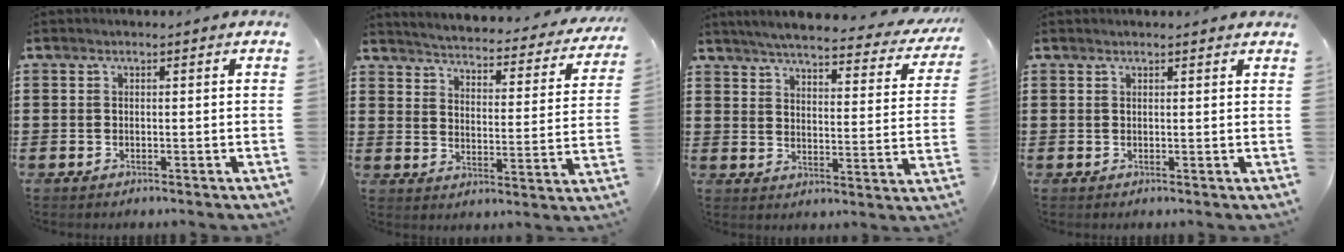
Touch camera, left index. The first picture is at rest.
{"total": 3.4, "force": [3.3, -0.4, 0.5], "torque": [-0.032, -0.034, 0.048]}
{"total": 5.0, "force": [4.5, 0.0, 2.2], "torque": [-0.063, -0.029, 0.073]}
{"total": 0.9, "force": [0.8, 0.0, 0.3], "torque": [-0.008, 0.000, 0.015]}